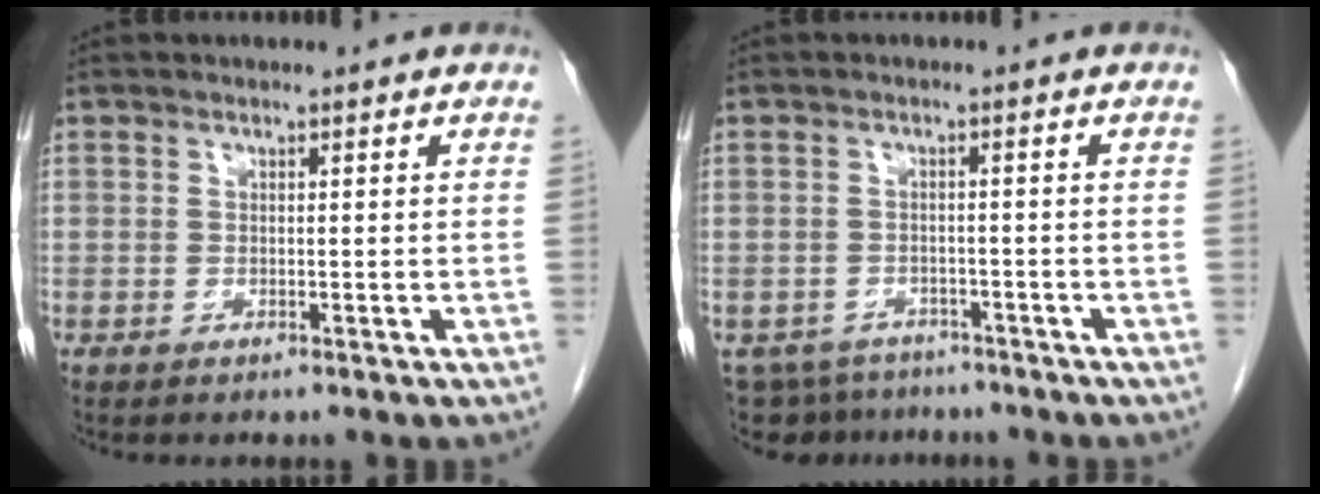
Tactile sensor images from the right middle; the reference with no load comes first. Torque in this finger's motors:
{"motor_torque": [0.04, -0.03, -0.11, 0.00]}